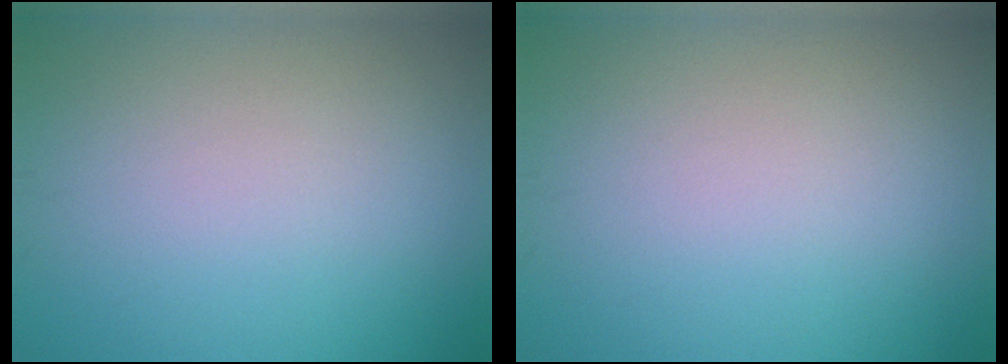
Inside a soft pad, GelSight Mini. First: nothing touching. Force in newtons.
{"total": 0.0}